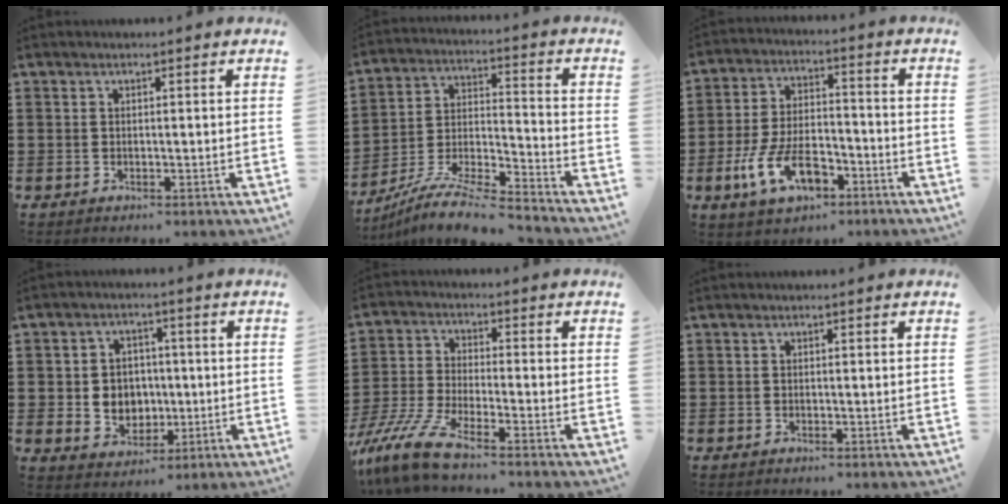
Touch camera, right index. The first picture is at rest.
{"total": 9.9, "force": [-9.2, 0.2, 3.6], "torque": [-0.065, 0.007, -0.182]}
{"total": 10.0, "force": [-4.8, 4.6, 7.4], "torque": [-0.166, -0.001, -0.089]}
{"total": 5.0, "force": [0.0, 4.6, 1.8], "torque": [-0.037, 0.005, -0.004]}
{"total": 7.9, "force": [-6.6, 0.2, 4.4], "torque": [-0.126, -0.018, -0.139]}
{"total": 0.0}